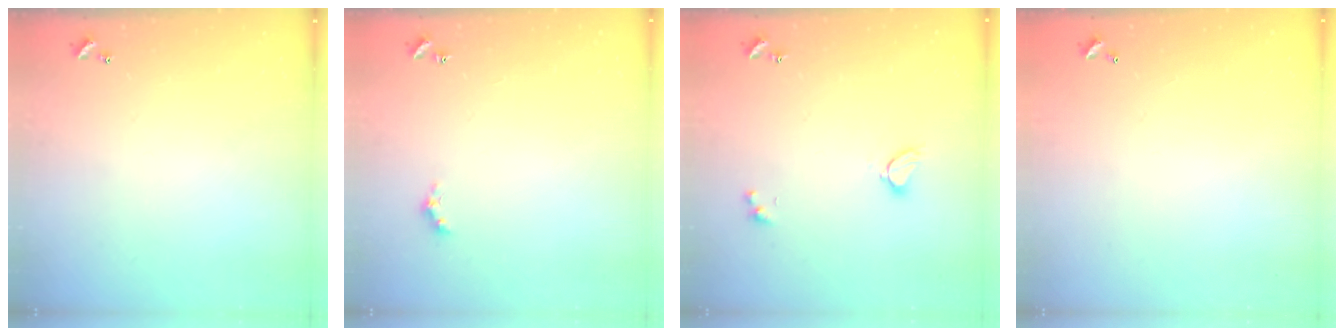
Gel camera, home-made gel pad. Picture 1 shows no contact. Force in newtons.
{"total": 2.4, "press": 2.3, "slide": 0.6}
{"total": 2.3, "press": 2.3, "slide": 0.3}
{"total": 2.7, "press": 2.7, "slide": 0.1}